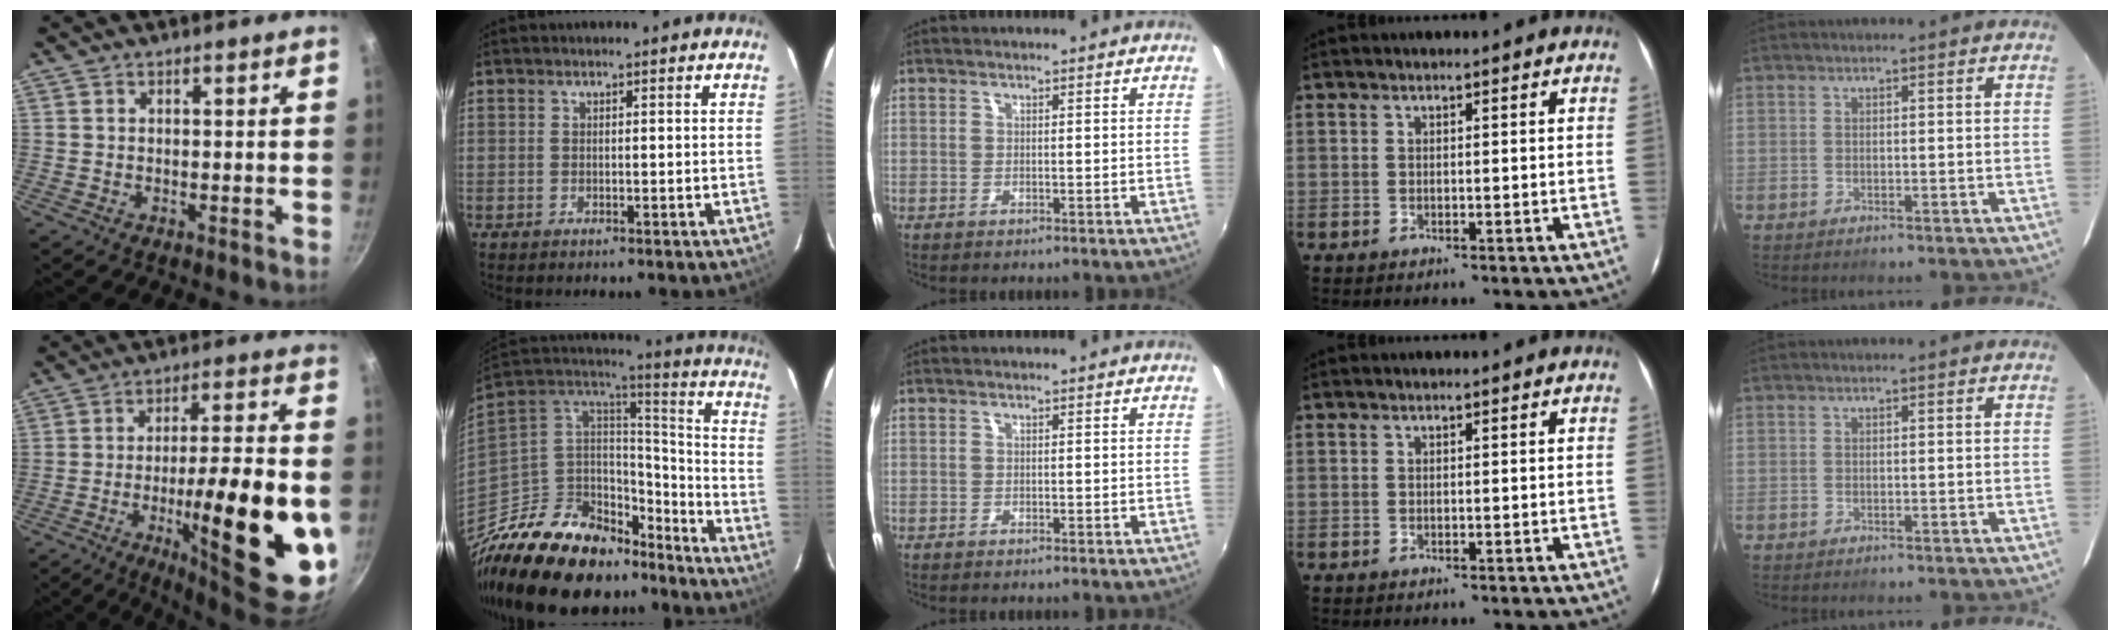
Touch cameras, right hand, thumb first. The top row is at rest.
{"thumb": {"total": 24.9, "force": [-6.9, 6.1, 23.2], "torque": [-0.319, 0.023, -0.094]}, "index": {"total": 27.0, "force": [-19.5, 13.3, 13.1], "torque": [-0.269, 0.021, -0.307]}}